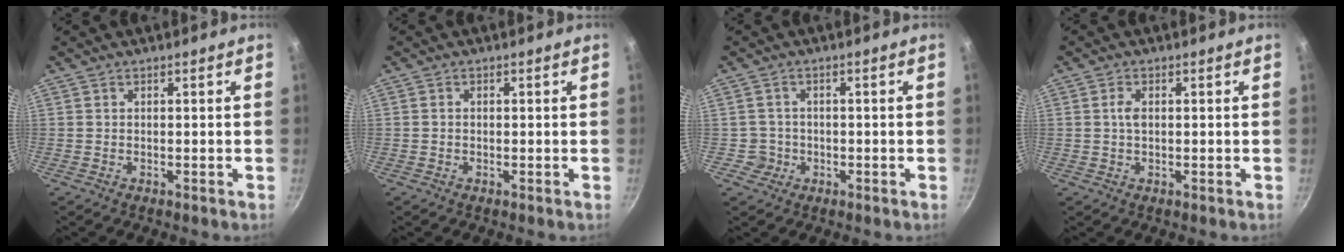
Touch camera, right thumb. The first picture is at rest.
{"total": 0.7, "force": [-0.1, 0.6, 0.4], "torque": [-0.005, 0.004, -0.002]}
{"total": 2.9, "force": [-0.7, 2.8, 0.1], "torque": [0.018, 0.014, -0.007]}
{"total": 2.0, "force": [0.2, 1.2, 1.6], "torque": [-0.029, 0.003, 0.004]}